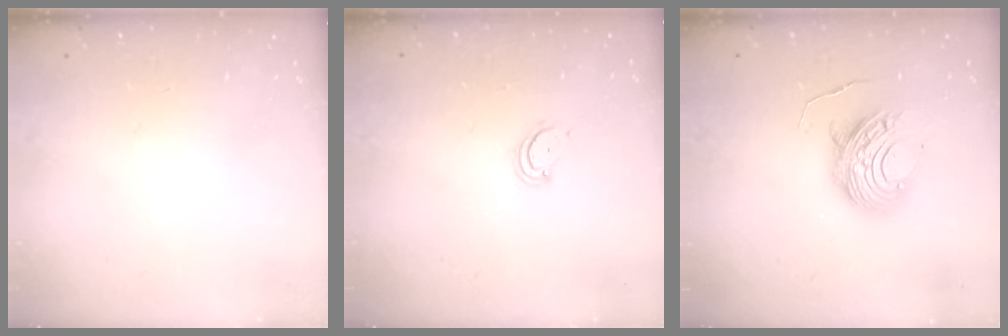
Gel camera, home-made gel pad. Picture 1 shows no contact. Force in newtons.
{"total": 2.6, "press": 2.6, "slide": 0.3}
{"total": 11.3, "press": 11.3, "slide": 1.2}